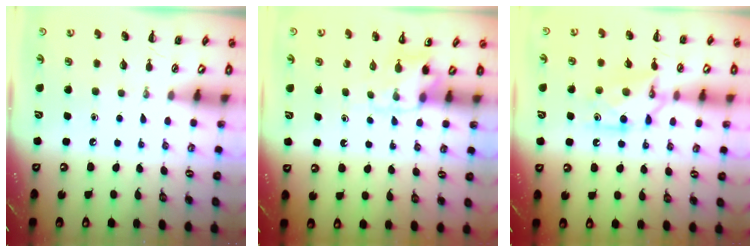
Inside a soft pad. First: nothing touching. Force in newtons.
{"total": 3.7, "press": 3.7, "slide": 0.7}
{"total": 8.6, "press": 8.6, "slide": 0.9}